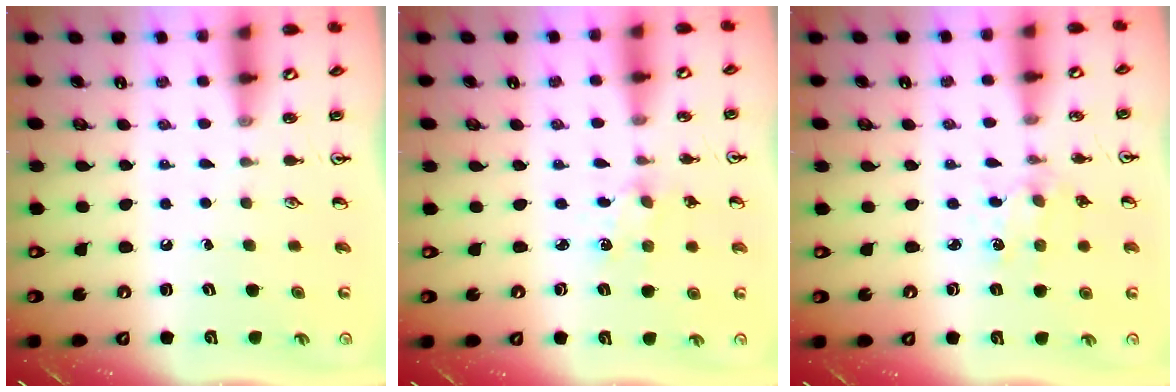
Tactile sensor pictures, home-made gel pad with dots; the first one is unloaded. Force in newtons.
{"total": 2.5, "press": 2.4, "slide": 0.4}
{"total": 2.6, "press": 2.6, "slide": 0.4}